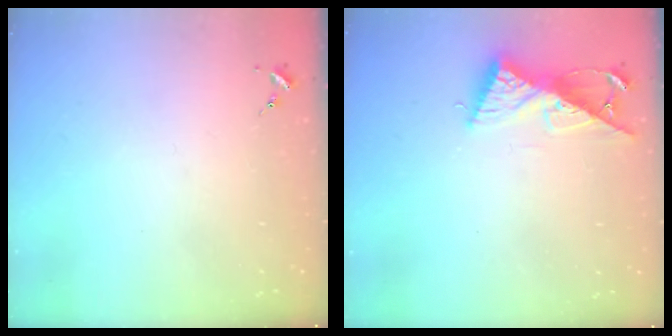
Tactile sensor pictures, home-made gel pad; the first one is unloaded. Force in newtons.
{"total": 10.1, "press": 10.1, "slide": 0.9}